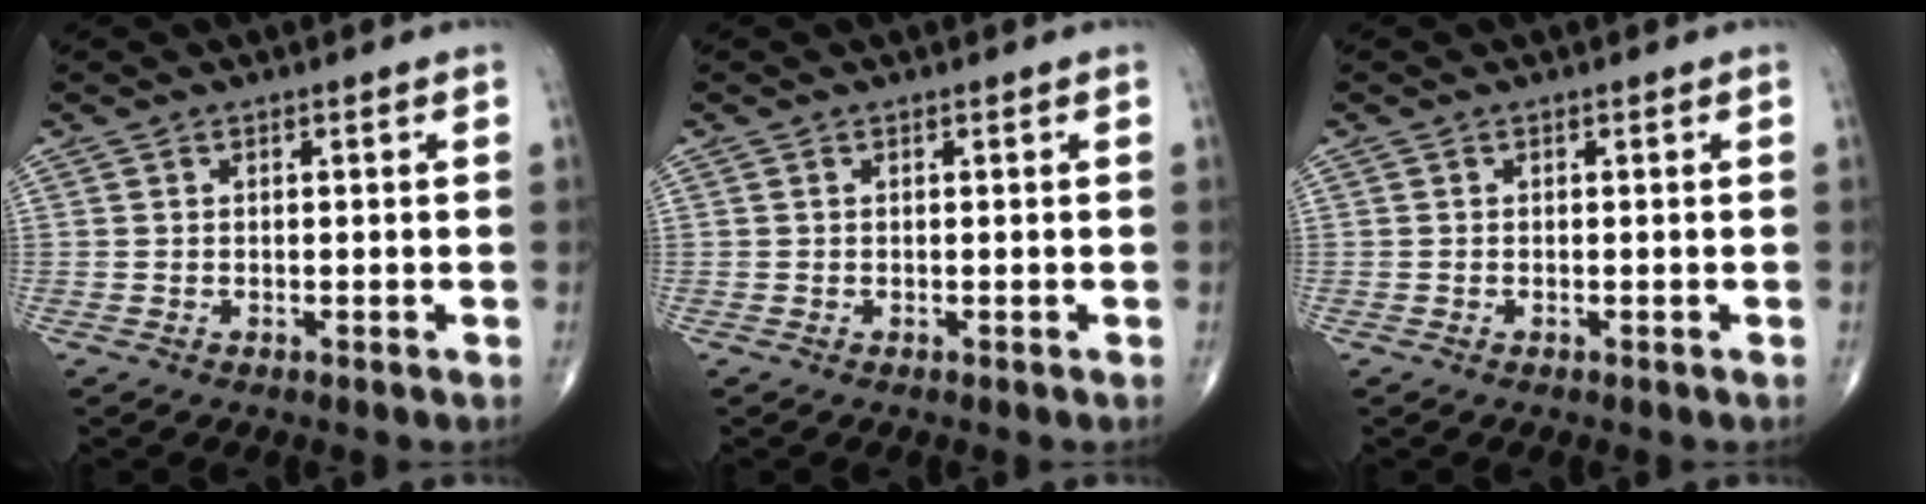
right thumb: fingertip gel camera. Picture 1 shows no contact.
{"total": 0.0}
{"total": 0.0}